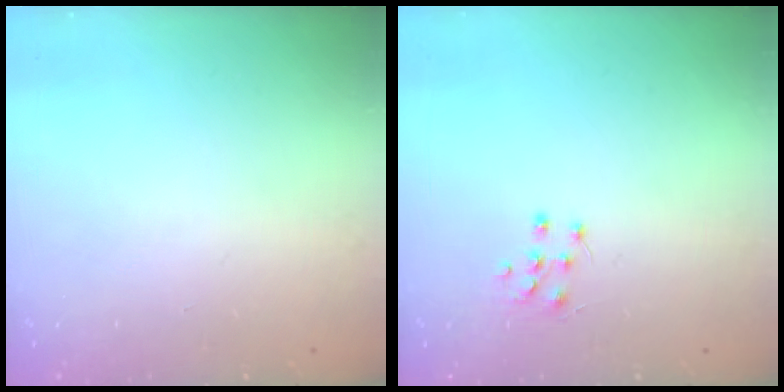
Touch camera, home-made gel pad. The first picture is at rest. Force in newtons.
{"total": 5.5, "press": 5.5, "slide": 0.6}